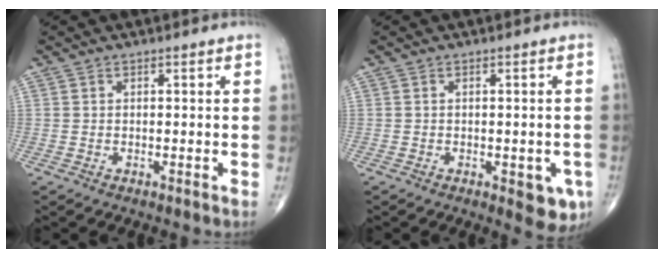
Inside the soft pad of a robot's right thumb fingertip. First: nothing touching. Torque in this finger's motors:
{"motor_torque": [0.74, 0.82, 0.02, -0.11, 0.14]}